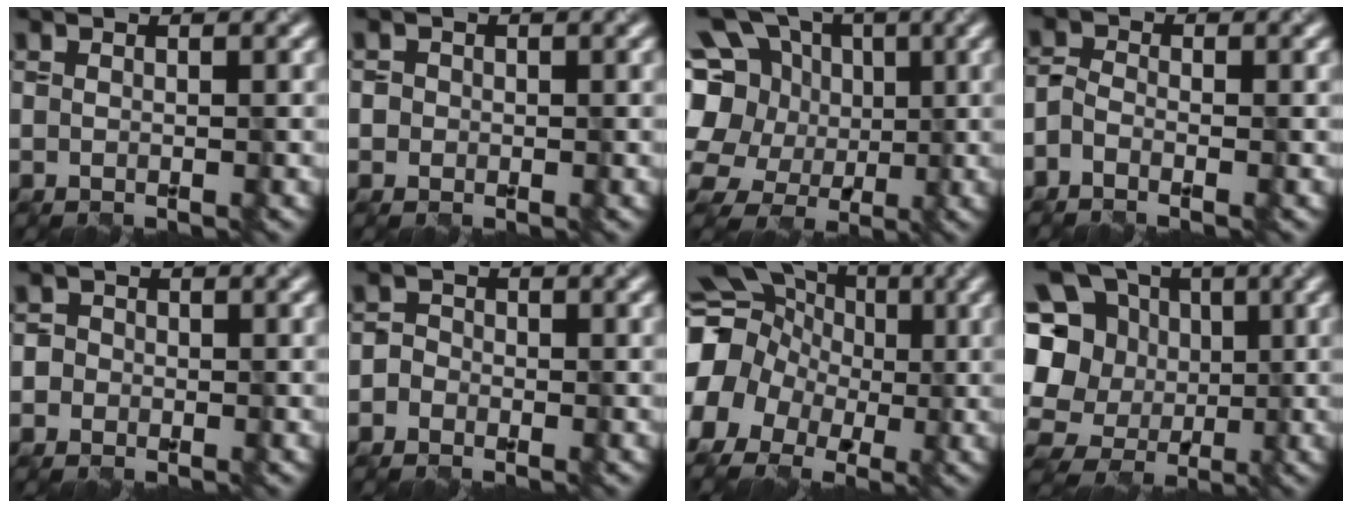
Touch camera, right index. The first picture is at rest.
{"total": 1.2, "force": [0.2, 1.1, 0.2], "torque": [0.008, 0.000, 0.001]}
{"total": 13.0, "force": [2.4, 11.3, 6.1], "torque": [-0.163, 0.039, 0.017]}
{"total": 1.9, "force": [-1.3, 1.0, 1.0], "torque": [-0.017, -0.001, -0.030]}
{"total": 1.8, "force": [0.0, 1.8, 0.4], "torque": [0.017, 0.008, -0.016]}
{"total": 1.6, "force": [-0.7, 1.4, 0.2], "torque": [0.018, 0.009, -0.019]}
{"total": 14.7, "force": [-1.2, 13.5, 5.9], "torque": [-0.141, 0.014, -0.058]}
{"total": 14.1, "force": [0.6, 12.6, 6.4], "torque": [-0.182, 0.033, -0.007]}